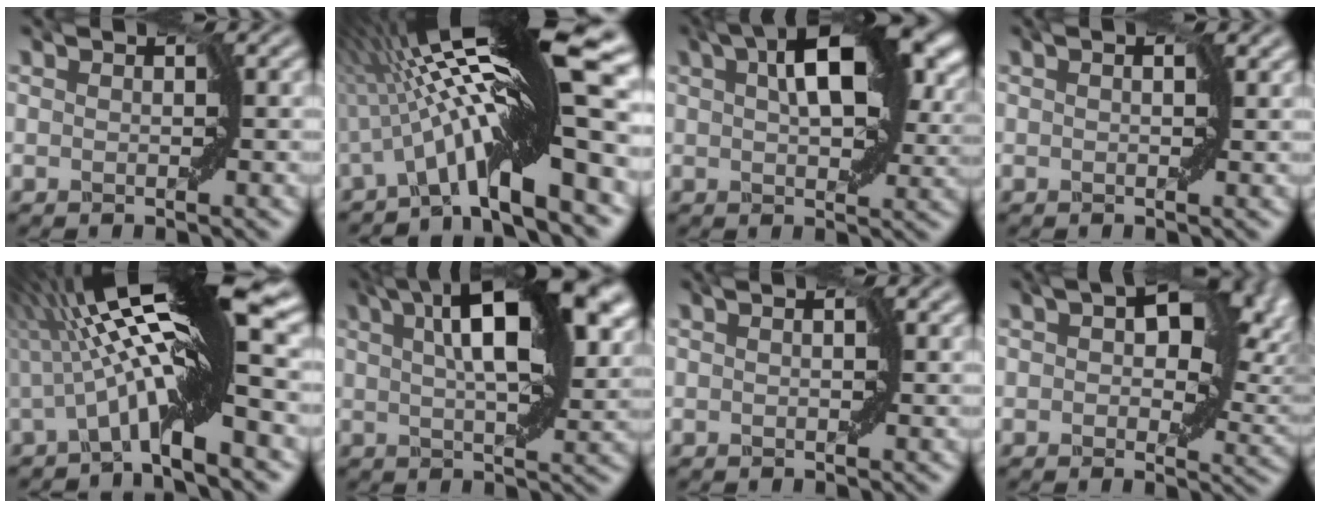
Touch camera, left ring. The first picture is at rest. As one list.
[{"total": 16.5, "force": [0.3, 2.3, 16.4], "torque": [-0.241, 0.025, -0.002]}, {"total": 12.5, "force": [4.6, 5.8, 10.0], "torque": [-0.151, 0.013, 0.067]}, {"total": 0.9, "force": [0.4, 0.3, 0.8], "torque": [-0.014, 0.001, 0.004]}, {"total": 12.5, "force": [0.4, 1.5, 12.4], "torque": [-0.201, 0.024, 0.002]}, {"total": 11.8, "force": [4.9, 3.9, 10.0], "torque": [-0.148, 0.008, 0.072]}, {"total": 0.6, "force": [0.2, 0.2, 0.5], "torque": [-0.010, 0.000, 0.000]}, {"total": 8.3, "force": [2.4, 4.8, 6.4], "torque": [-0.086, 0.000, 0.030]}]